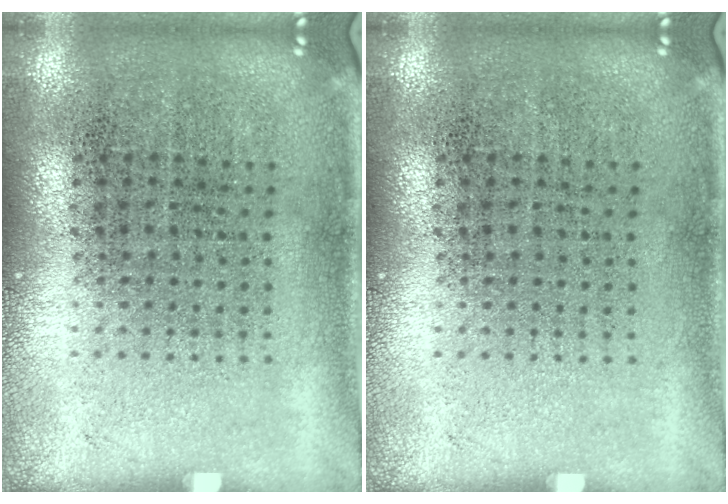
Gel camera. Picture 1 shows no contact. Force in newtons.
{"total": 0.0}